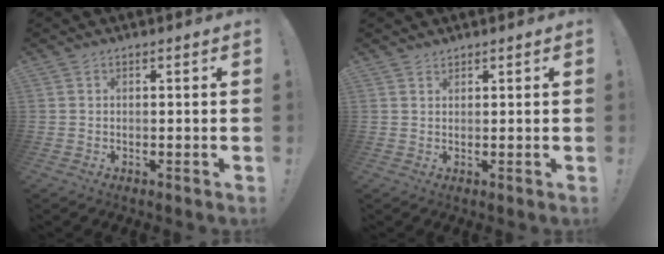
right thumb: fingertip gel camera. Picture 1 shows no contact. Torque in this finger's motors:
{"motor_torque": [-0.30, -0.16, 0.01, -0.12, 0.01]}